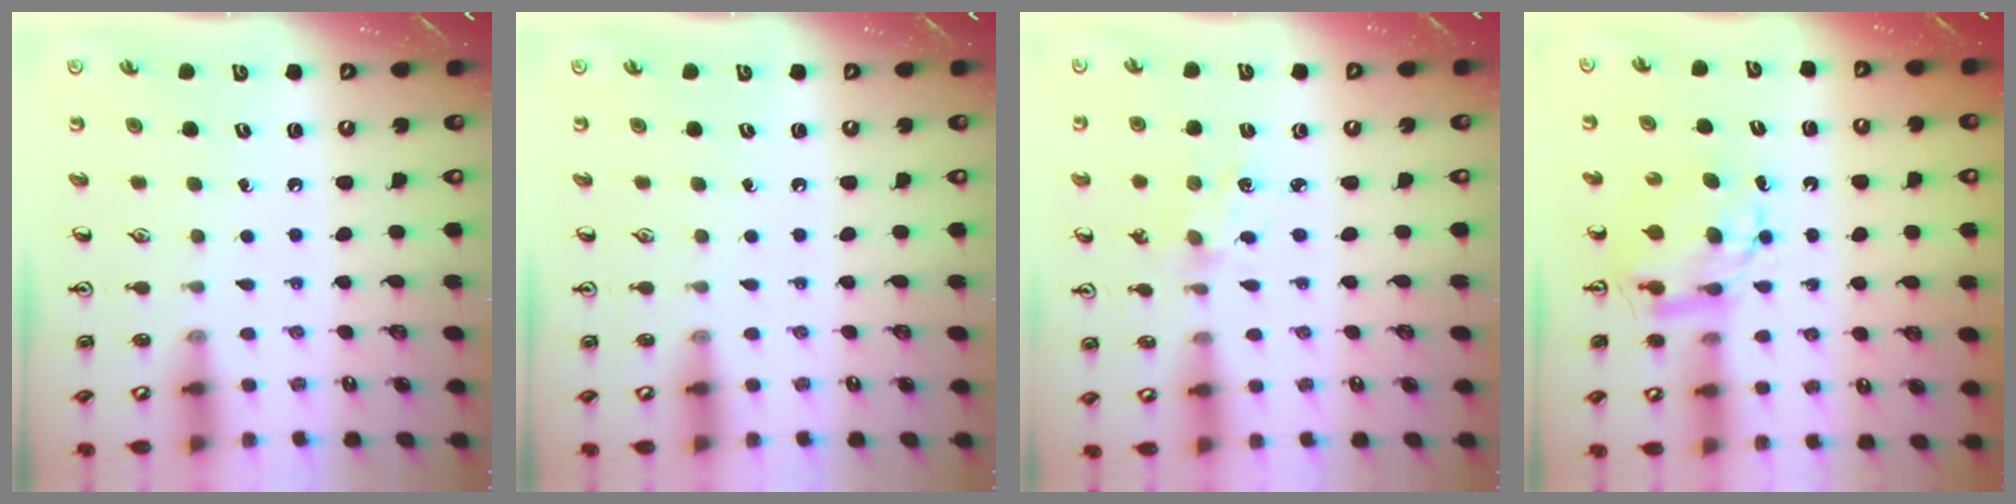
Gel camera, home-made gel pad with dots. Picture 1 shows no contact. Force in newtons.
{"total": 0.0}
{"total": 1.6, "press": 1.5, "slide": 0.5}
{"total": 6.4, "press": 6.4, "slide": 0.5}